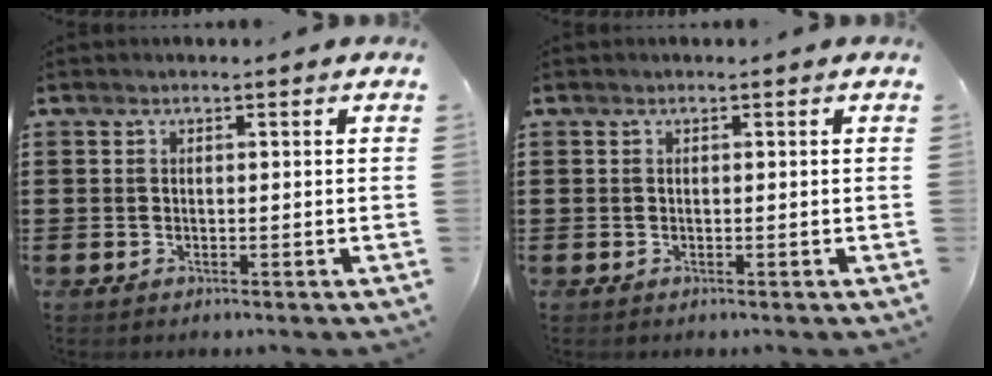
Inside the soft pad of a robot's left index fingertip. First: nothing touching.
{"total": 0.0}